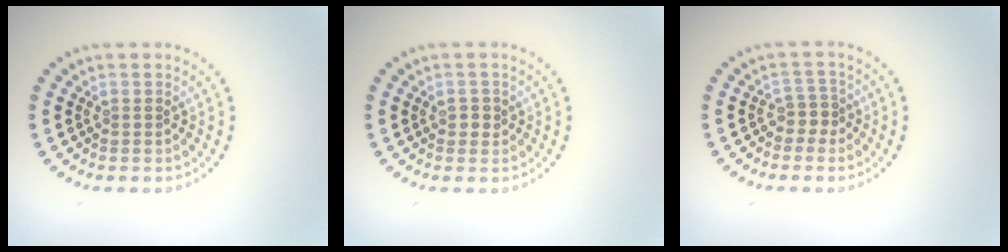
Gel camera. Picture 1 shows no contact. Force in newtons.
{"total": 1.2, "press": 1.1, "slide": 0.4}
{"total": 1.7, "press": 1.3, "slide": 1.1}